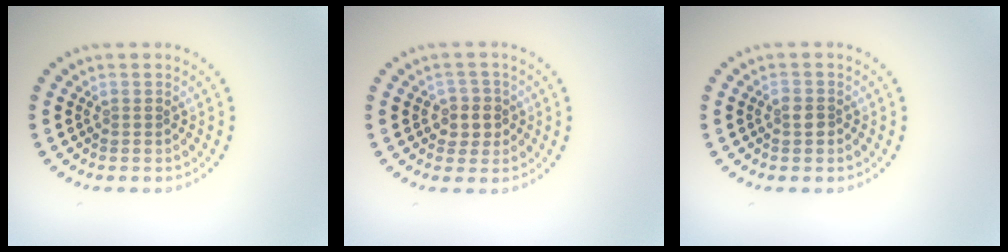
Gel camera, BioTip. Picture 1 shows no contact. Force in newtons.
{"total": 2.1, "press": 1.9, "slide": 0.7}
{"total": 1.4, "press": 1.3, "slide": 0.4}